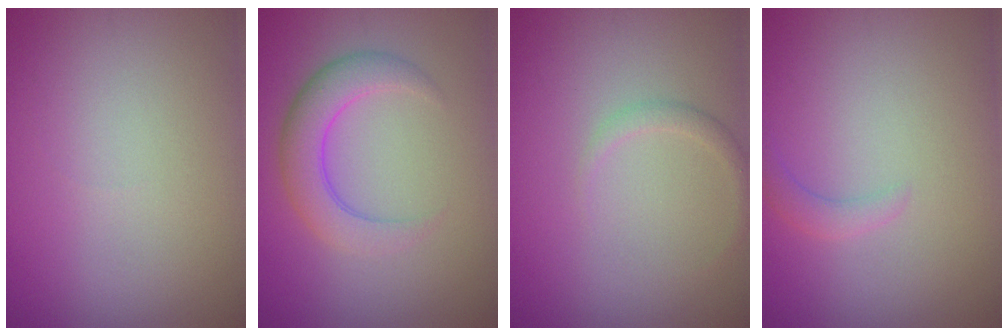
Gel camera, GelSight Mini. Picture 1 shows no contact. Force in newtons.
{"total": 3.8, "press": 3.8, "slide": 0.2}
{"total": 1.2, "press": 1.2, "slide": 0.1}
{"total": 1.4, "press": 1.4, "slide": 0.1}